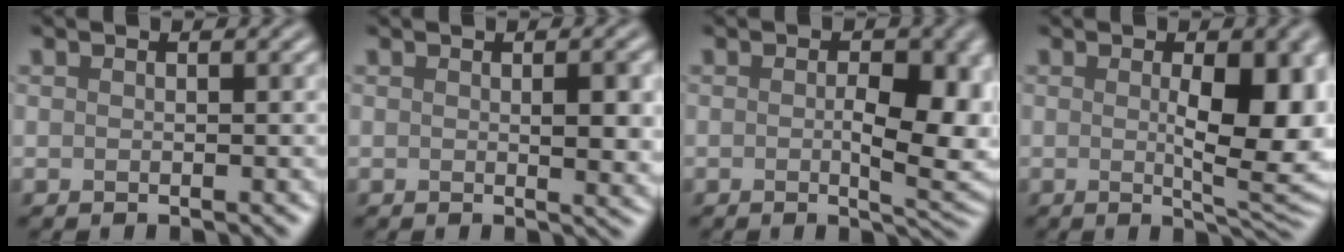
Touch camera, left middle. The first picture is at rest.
{"total": 3.1, "force": [0.3, 0.8, 3.0], "torque": [-0.040, -0.003, 0.006]}
{"total": 6.8, "force": [-0.4, 2.8, 6.2], "torque": [-0.081, -0.011, 0.000]}
{"total": 8.2, "force": [0.4, 2.4, 7.8], "torque": [-0.107, -0.008, 0.013]}